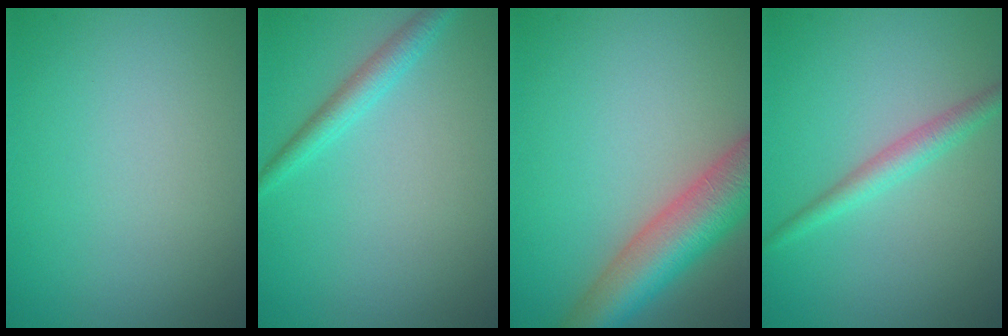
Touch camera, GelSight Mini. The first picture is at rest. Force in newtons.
{"total": 2.1, "press": 2.1, "slide": 0.1}
{"total": 7.2, "press": 7.2, "slide": 0.4}
{"total": 2.2, "press": 2.2, "slide": 0.0}